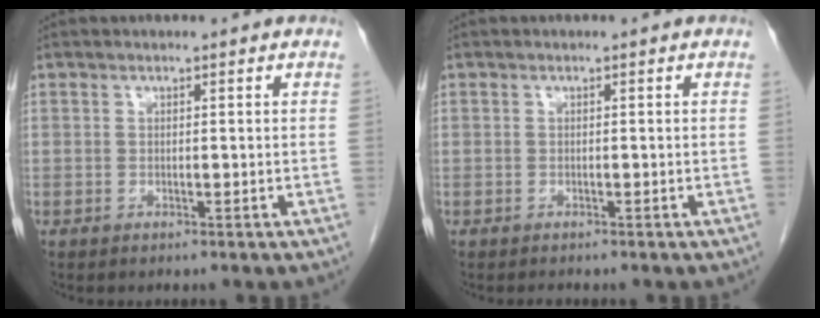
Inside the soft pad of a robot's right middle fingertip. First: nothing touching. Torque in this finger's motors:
{"motor_torque": [-0.47, -0.48, -0.22, -0.04]}